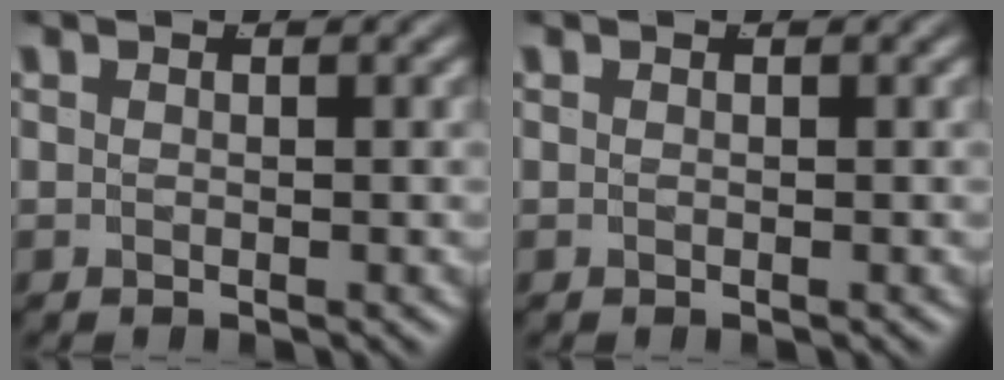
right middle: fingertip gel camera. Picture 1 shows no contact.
{"total": 0.0}